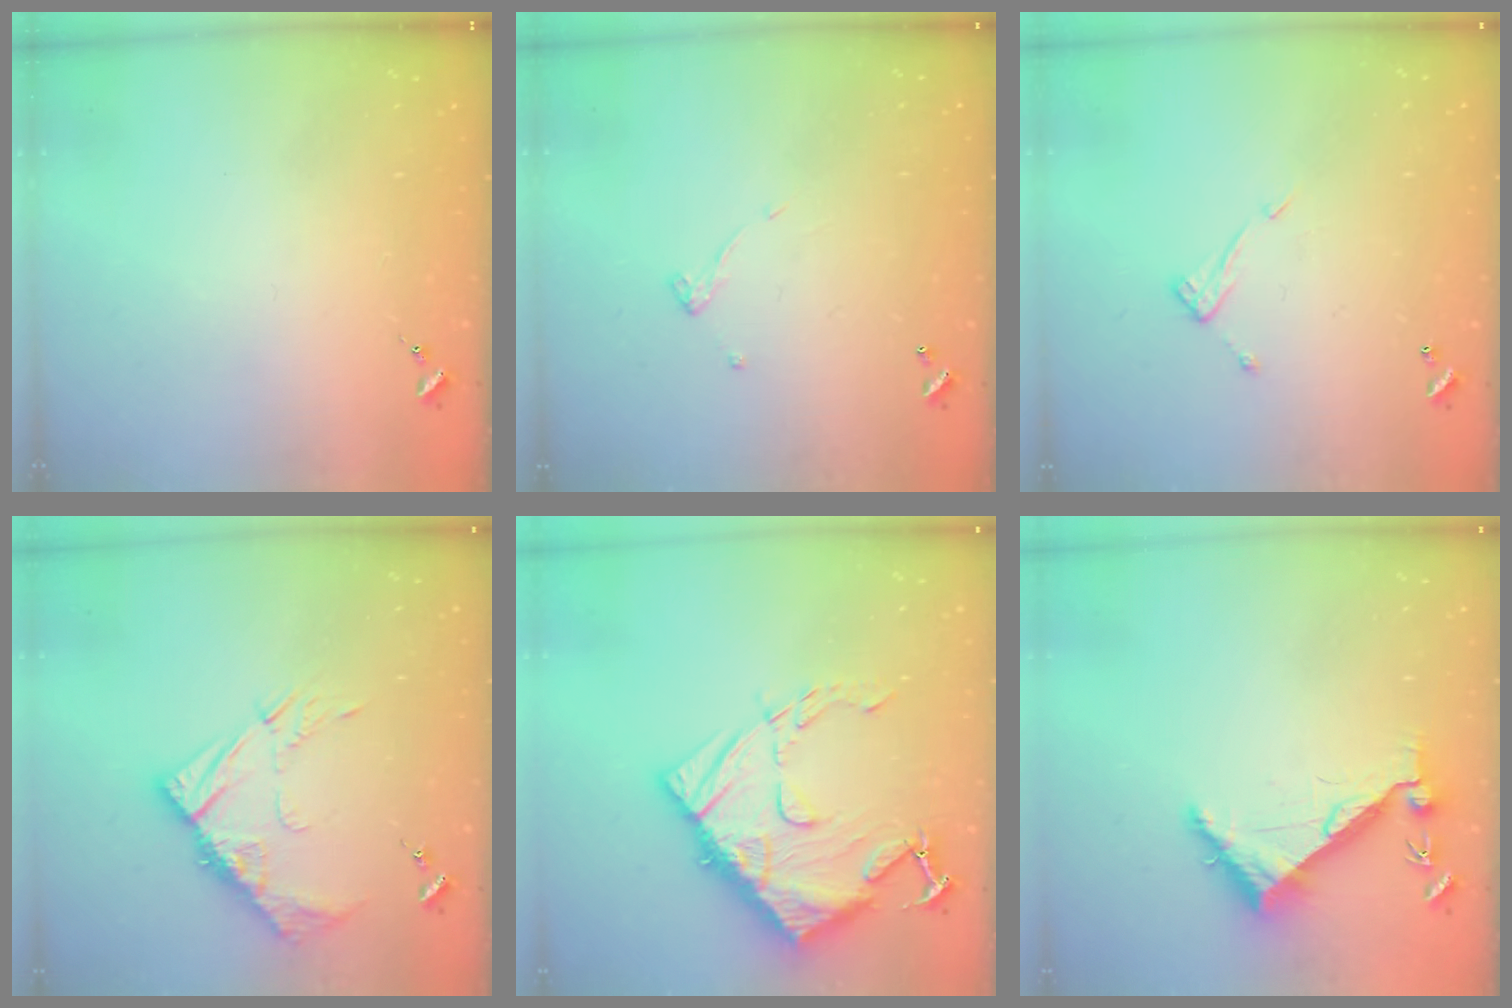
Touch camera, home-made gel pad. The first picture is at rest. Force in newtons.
{"total": 4.9, "press": 4.9, "slide": 0.2}
{"total": 8.2, "press": 8.1, "slide": 0.4}
{"total": 12.2, "press": 12.1, "slide": 0.9}
{"total": 22.1, "press": 22.0, "slide": 2.0}
{"total": 6.4, "press": 6.4, "slide": 0.7}